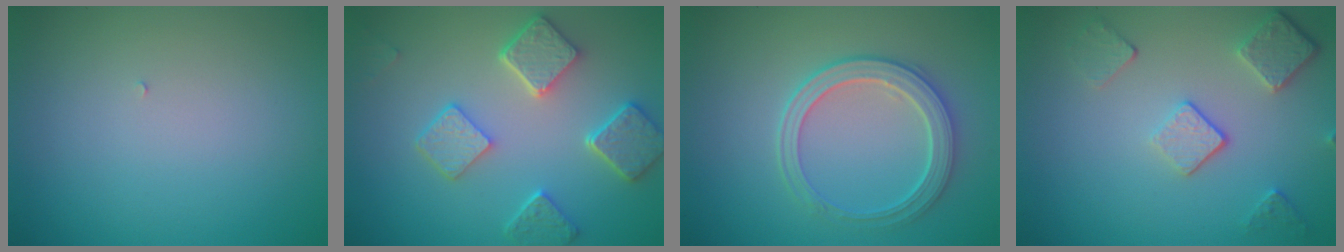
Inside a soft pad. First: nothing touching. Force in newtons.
{"total": 5.7, "press": 4.5, "slide": 3.5}
{"total": 3.7, "press": 3.3, "slide": 1.7}
{"total": 3.6, "press": 2.9, "slide": 2.2}